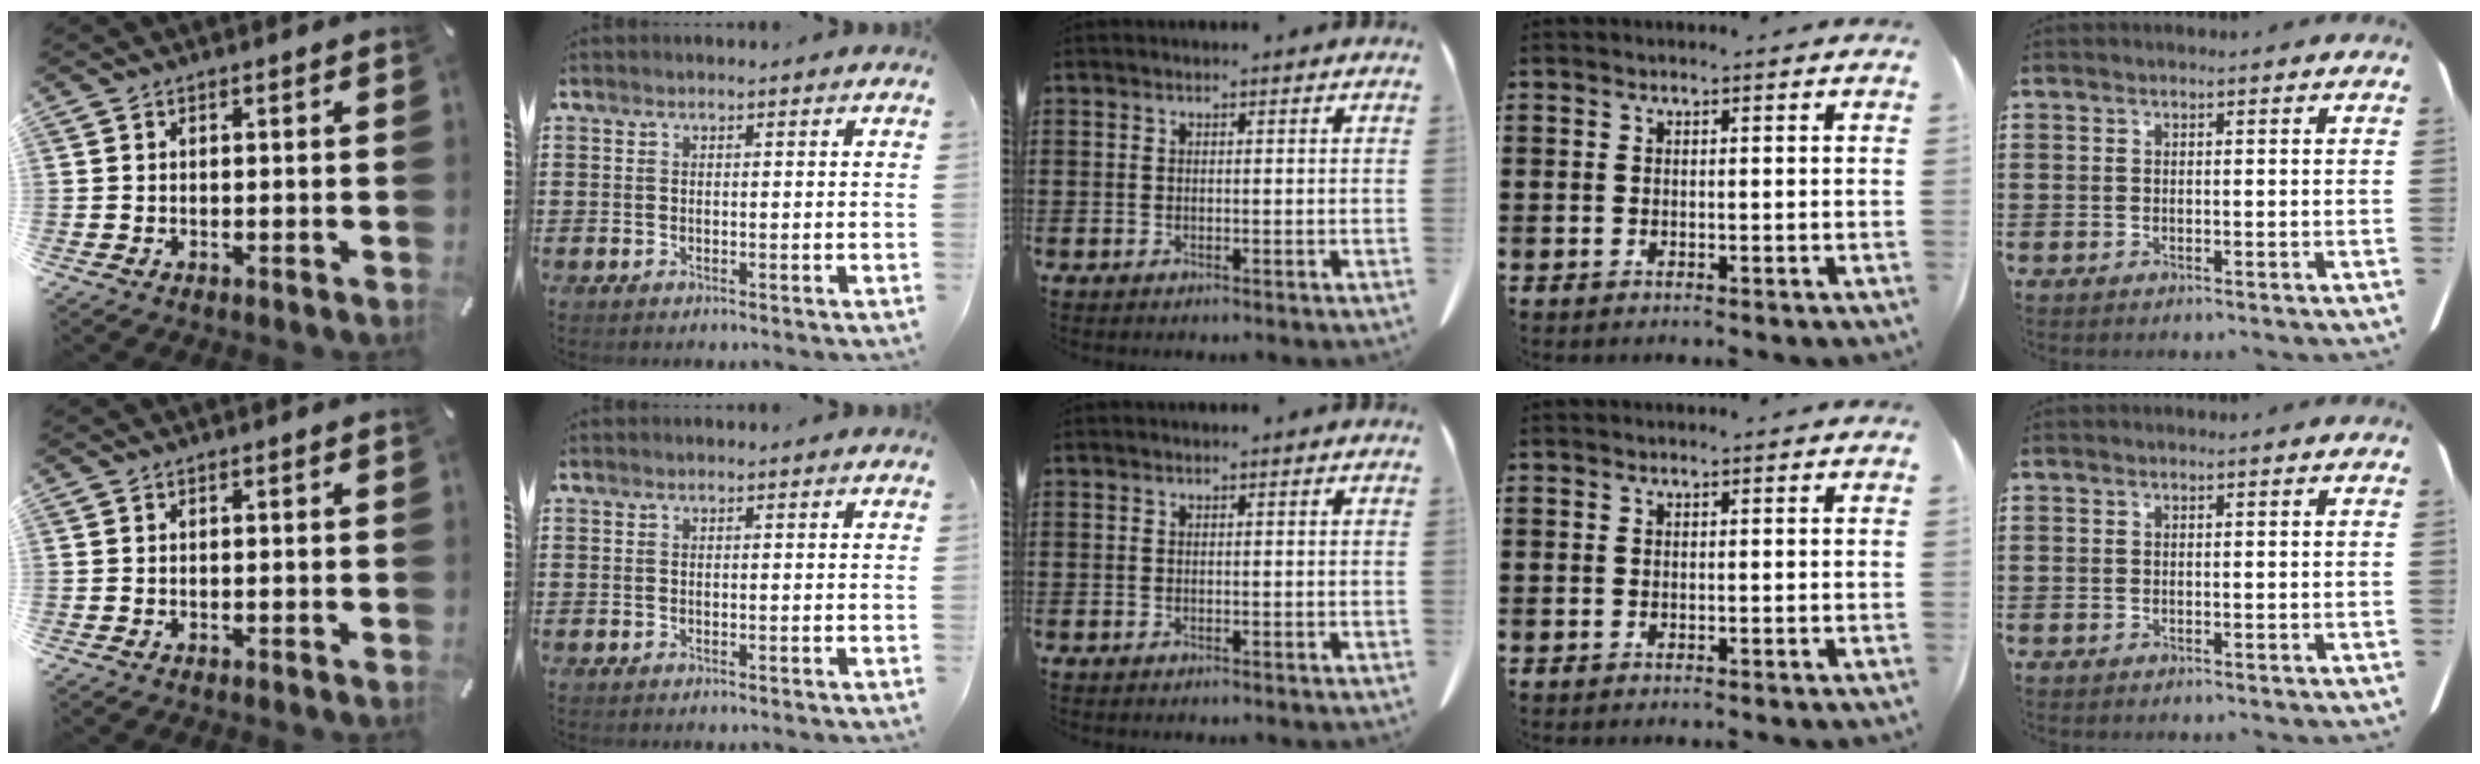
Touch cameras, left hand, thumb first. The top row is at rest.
{}